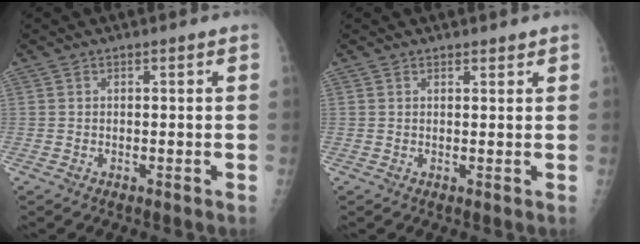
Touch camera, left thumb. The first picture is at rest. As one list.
[{"total": 1.2, "force": [1.1, 0.4, 0.3], "torque": [0.002, -0.007, 0.015]}]